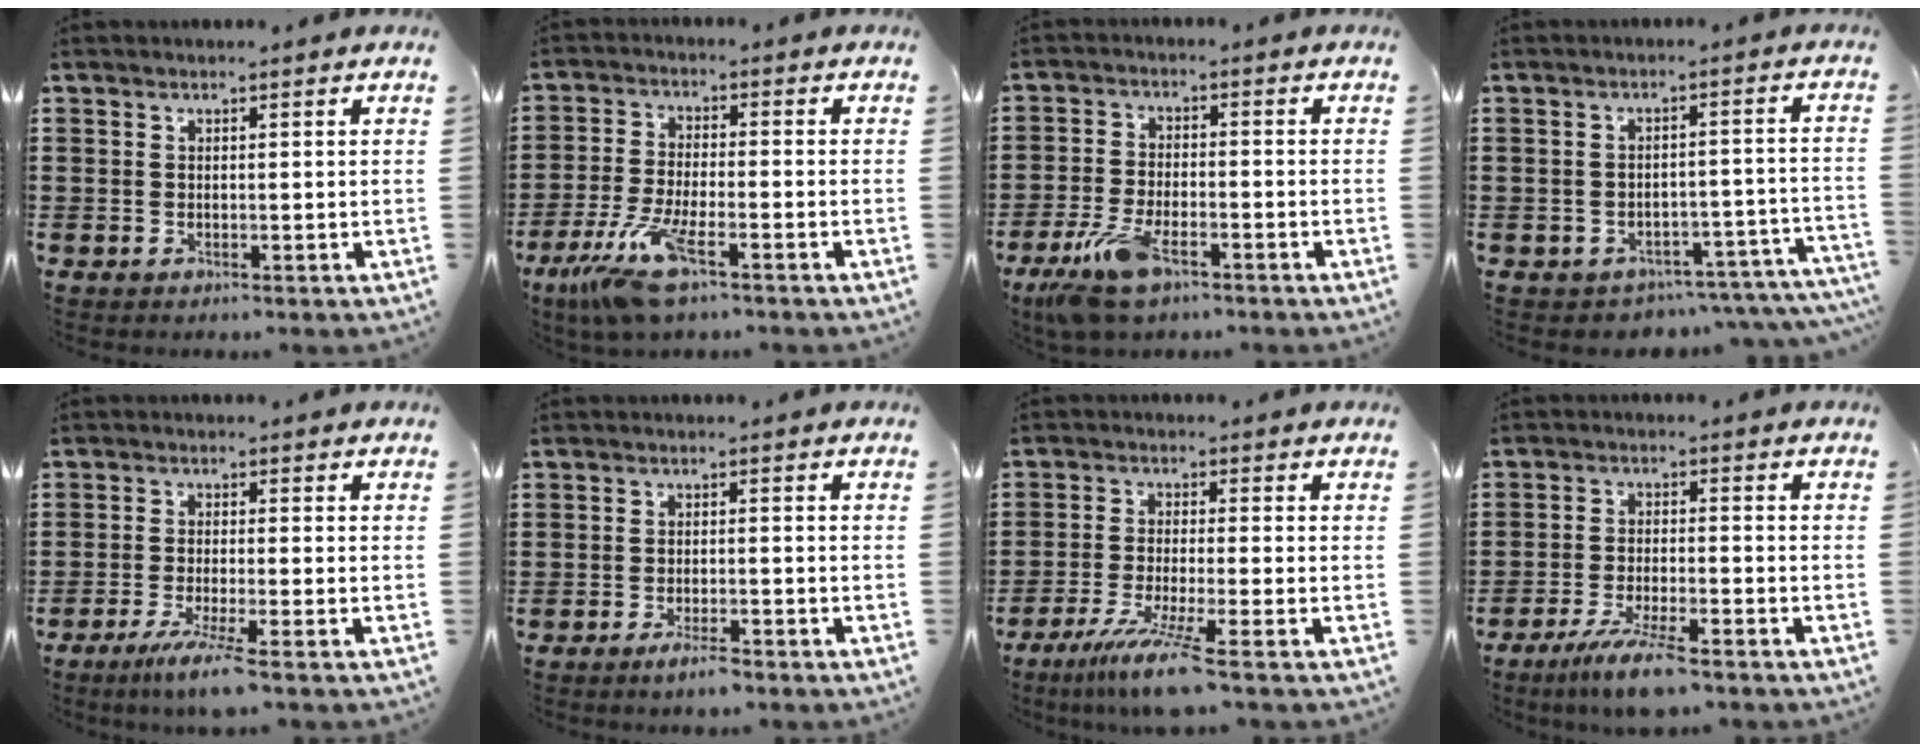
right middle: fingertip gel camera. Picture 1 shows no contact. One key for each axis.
{"total": 8.9, "fx": -5.8, "fy": 1.8, "fz": 6.4, "tx": -0.151, "ty": -0.019, "tz": -0.113}
{"total": 7.6, "fx": -5.0, "fy": 2.7, "fz": 5.0, "tx": -0.117, "ty": -0.009, "tz": -0.096}
{"total": 3.2, "fx": -3.0, "fy": 0.8, "fz": 0.4, "tx": -0.014, "ty": 0.006, "tz": -0.066}
{"total": 4.4, "fx": -3.1, "fy": -0.3, "fz": 3.0, "tx": -0.069, "ty": -0.020, "tz": -0.060}
{"total": 2.7, "fx": -1.9, "fy": 0.5, "fz": 1.8, "tx": -0.030, "ty": 0.001, "tz": -0.034}
{"total": 6.9, "fx": -4.9, "fy": -0.5, "fz": 4.8, "tx": -0.094, "ty": -0.023, "tz": -0.091}
{"total": 6.5, "fx": -5.1, "fy": 0.6, "fz": 4.1, "tx": -0.082, "ty": -0.012, "tz": -0.094}